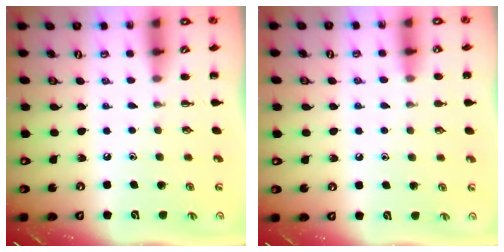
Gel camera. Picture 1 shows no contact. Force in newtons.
{"total": 6.8, "press": 6.4, "slide": 2.3}